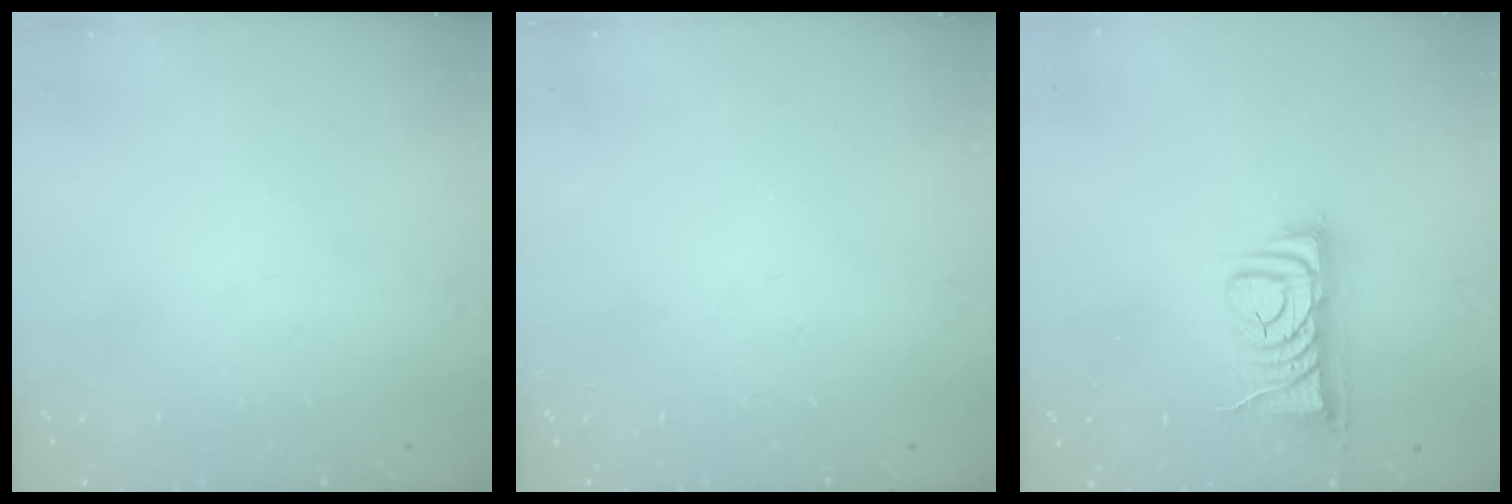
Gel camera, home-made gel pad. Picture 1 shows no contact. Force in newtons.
{"total": 0.0}
{"total": 9.0, "press": 8.9, "slide": 0.5}